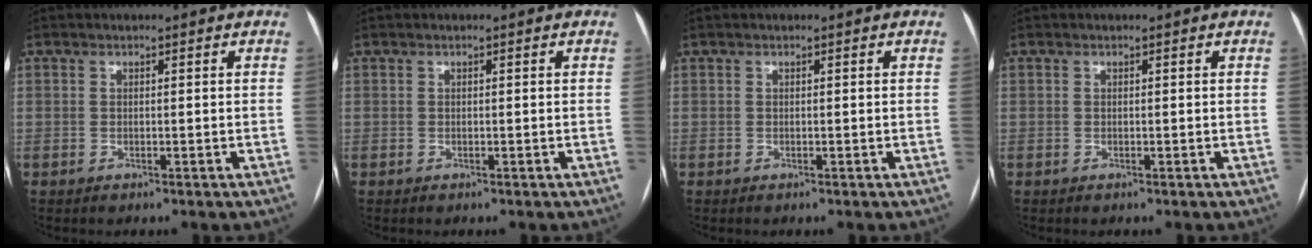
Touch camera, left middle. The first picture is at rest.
{"total": 0.0}
{"total": 0.0}
{"total": 0.0}